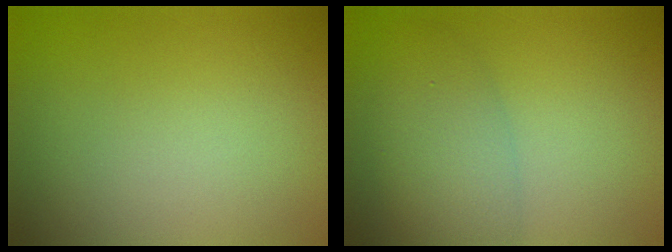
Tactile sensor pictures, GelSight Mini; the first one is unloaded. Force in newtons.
{"total": 4.6, "press": 4.6, "slide": 0.2}